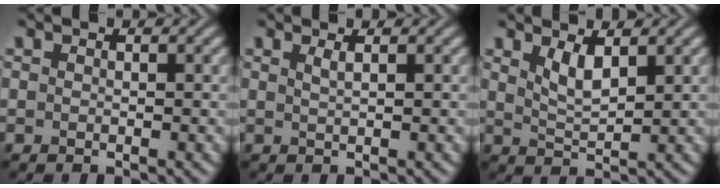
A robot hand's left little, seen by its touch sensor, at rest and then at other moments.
{"total": 1.1, "force": [0.6, 0.4, 0.9], "torque": [-0.008, 0.002, 0.007]}
{"total": 2.5, "force": [1.4, 0.7, 1.9], "torque": [-0.040, -0.008, 0.032]}